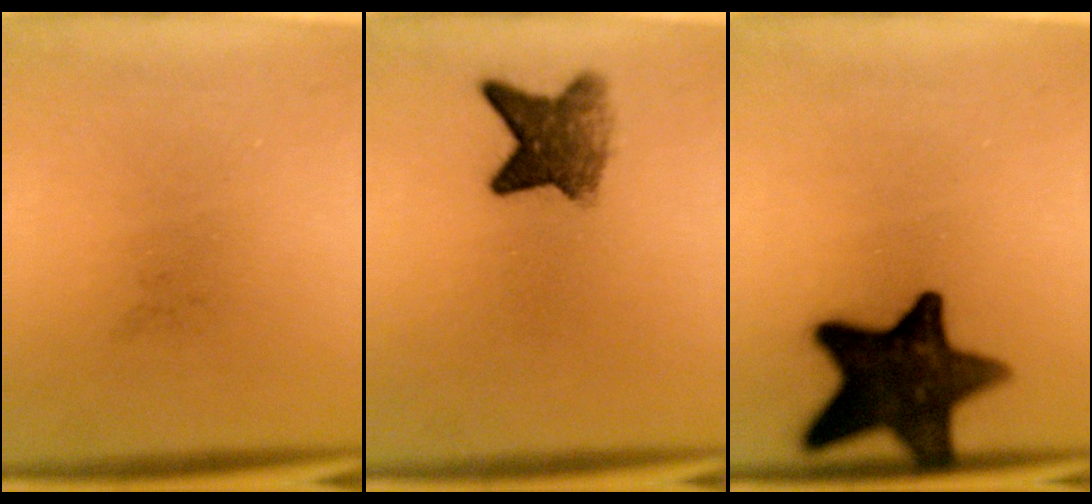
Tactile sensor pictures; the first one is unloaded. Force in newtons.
{"total": 6.2}
{"total": 16.2}